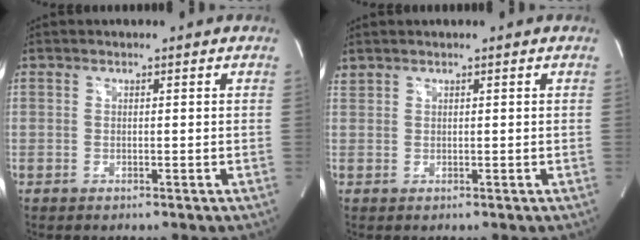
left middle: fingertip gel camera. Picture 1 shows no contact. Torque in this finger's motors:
{"motor_torque": [-0.05, -0.06, -0.08, -0.01]}